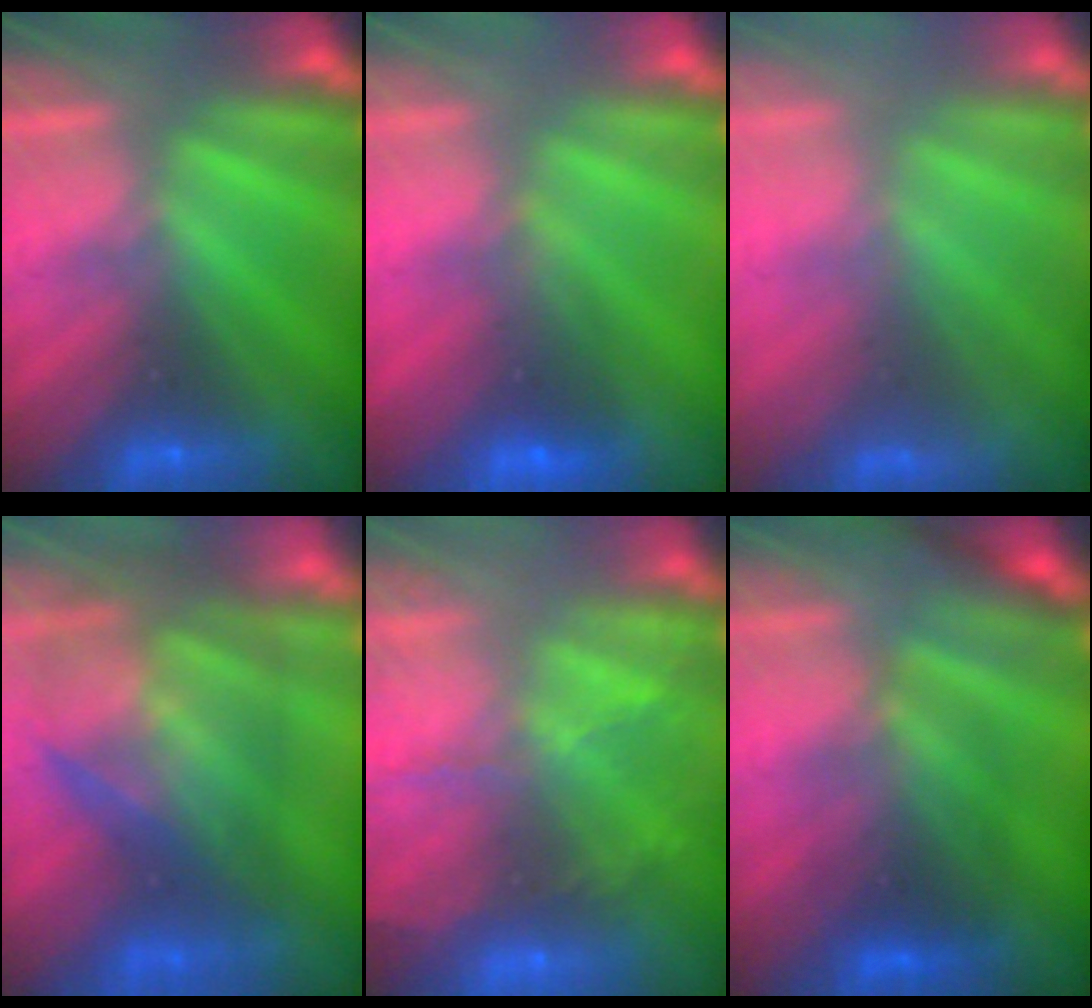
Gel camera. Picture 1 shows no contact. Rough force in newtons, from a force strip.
{"total": 1.8}
{"total": 1.3}
{"total": 5.8}
{"total": 6.8}
{"total": 2.3}